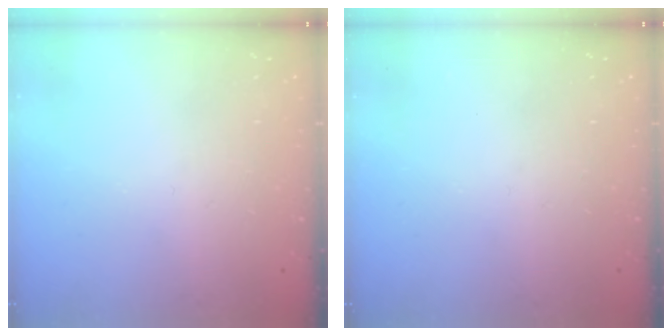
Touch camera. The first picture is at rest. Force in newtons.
{"total": 0.0}